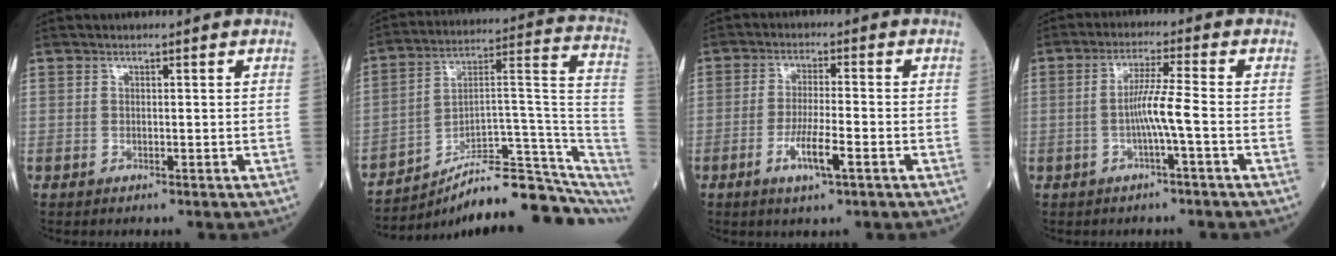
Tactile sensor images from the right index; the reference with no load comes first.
{"total": 20.1, "force": [-15.5, 3.9, 12.2], "torque": [-0.113, 0.065, -0.225]}
{"total": 4.1, "force": [-1.7, 0.6, 3.6], "torque": [-0.069, -0.002, -0.030]}
{"total": 5.1, "force": [-1.3, -0.8, 4.8], "torque": [-0.093, 0.005, -0.025]}